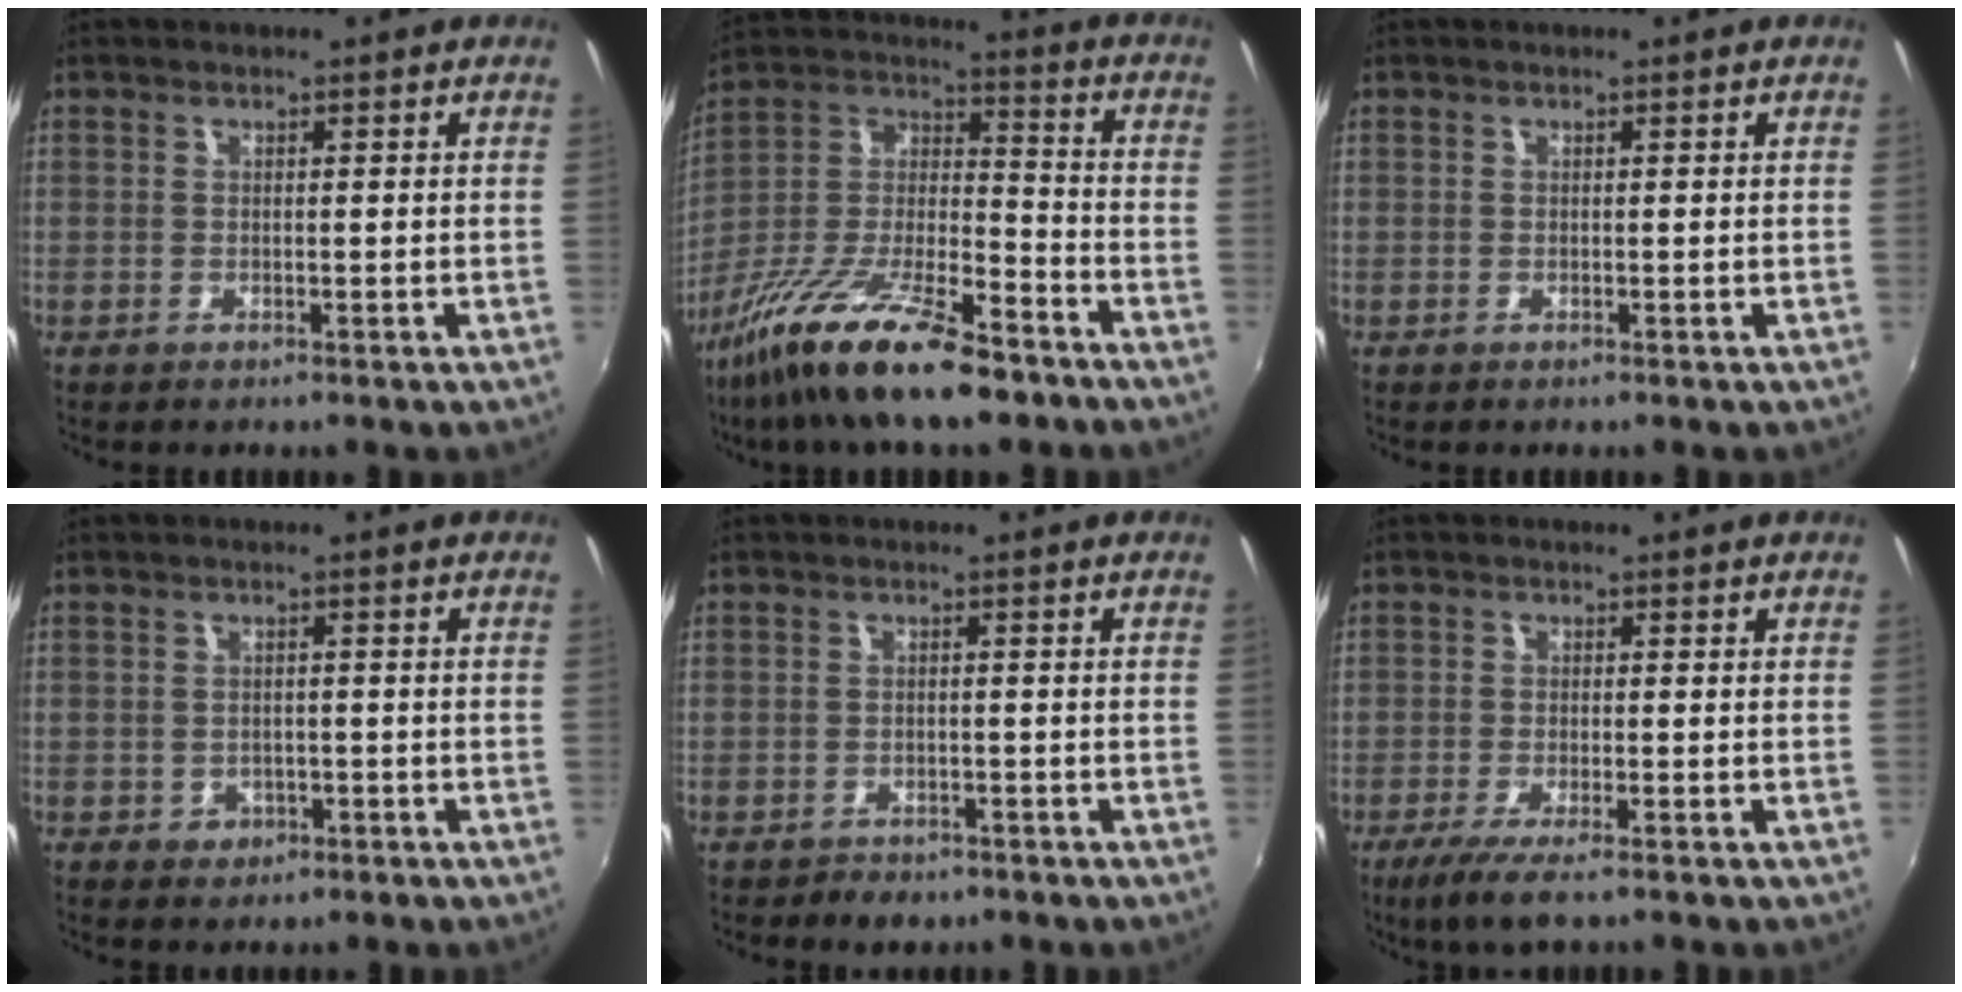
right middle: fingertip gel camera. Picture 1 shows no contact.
{"total": 19.7, "force": [-13.5, 5.2, 13.4], "torque": [-0.263, -0.013, -0.242]}
{"total": 0.0}
{"total": 2.8, "force": [-0.9, 2.5, 0.9], "torque": [-0.021, 0.001, -0.008]}
{"total": 3.5, "force": [-2.6, 2.1, 1.0], "torque": [-0.032, -0.009, -0.037]}
{"total": 5.4, "force": [-3.5, 0.7, 4.0], "torque": [-0.093, -0.023, -0.064]}